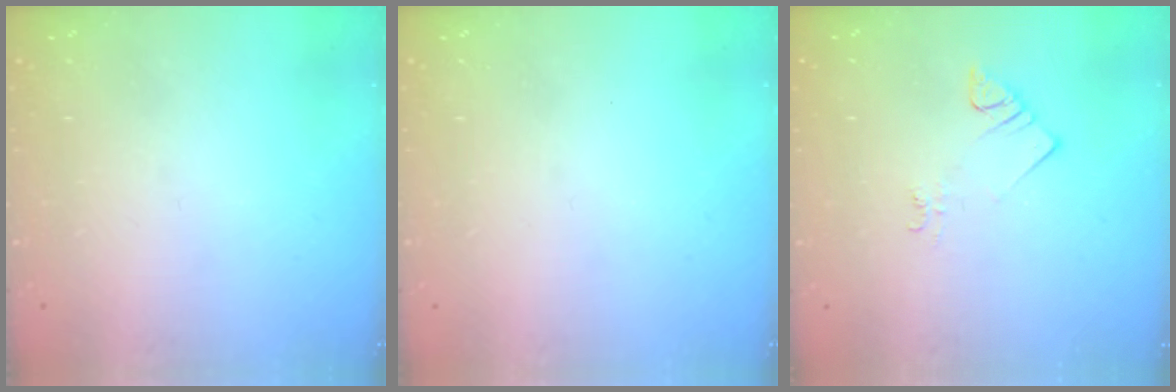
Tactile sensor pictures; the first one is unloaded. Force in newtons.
{"total": 0.0}
{"total": 2.1, "press": 2.0, "slide": 0.5}